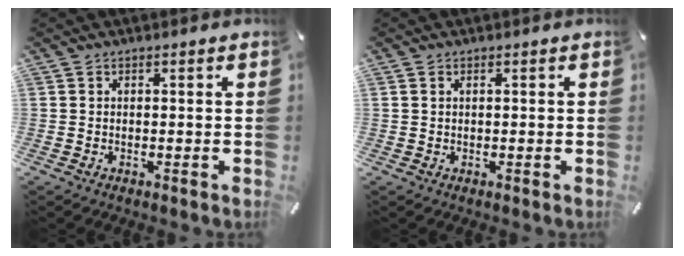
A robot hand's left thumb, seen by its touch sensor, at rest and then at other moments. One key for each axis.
{"total": 0.6, "fx": 0.2, "fy": 0.4, "fz": 0.4, "tx": -0.008, "ty": 0.004, "tz": 0.003}